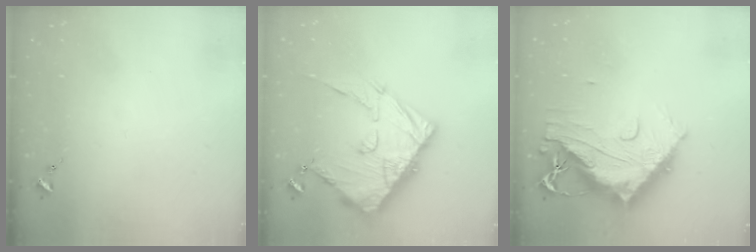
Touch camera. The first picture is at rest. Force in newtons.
{"total": 18.0, "press": 17.9, "slide": 1.6}
{"total": 16.4, "press": 16.3, "slide": 1.5}